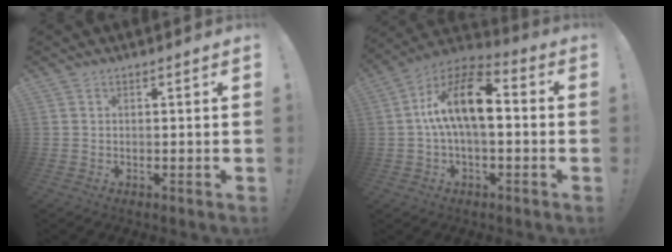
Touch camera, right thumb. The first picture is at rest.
{"total": 16.2, "force": [2.0, 7.5, 14.2], "torque": [-0.256, 0.002, 0.032]}